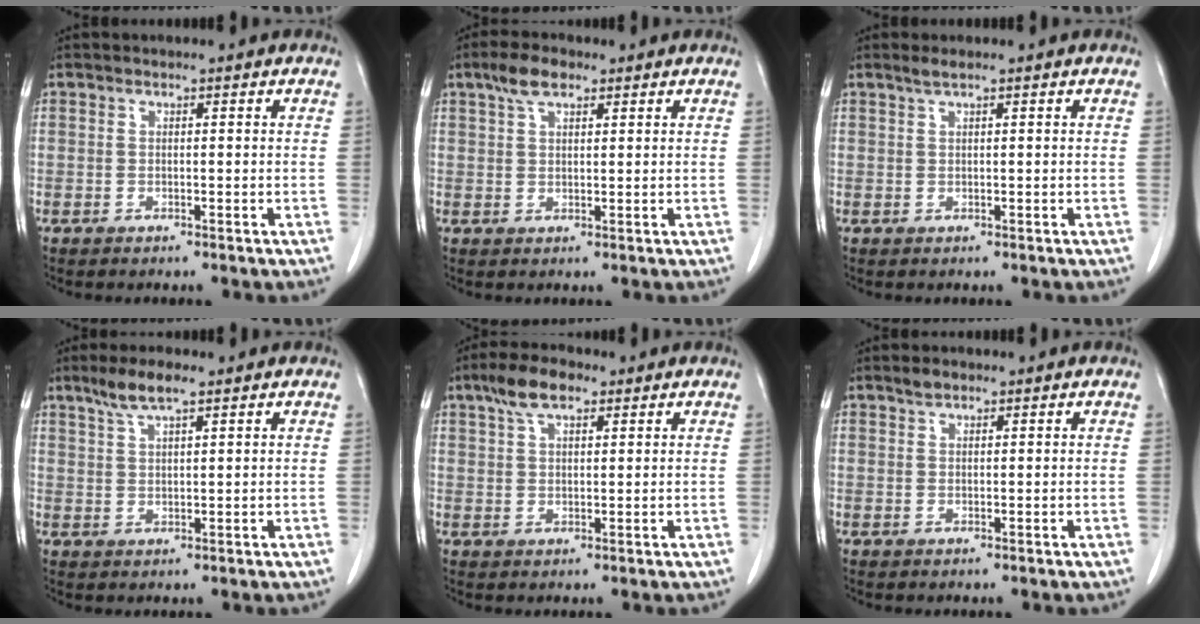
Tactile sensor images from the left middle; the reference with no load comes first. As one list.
[{"total": 4.2, "force": [2.7, 1.6, 2.7], "torque": [-0.060, 0.012, 0.053]}, {"total": 1.1, "force": [0.8, -0.1, 0.7], "torque": [-0.020, 0.005, 0.020]}, {"total": 4.6, "force": [3.3, 0.6, 3.2], "torque": [-0.070, 0.008, 0.067]}, {"total": 5.9, "force": [3.7, 2.2, 4.0], "torque": [-0.083, 0.017, 0.068]}, {"total": 1.5, "force": [1.2, 0.6, 0.6], "torque": [-0.015, 0.003, 0.022]}]